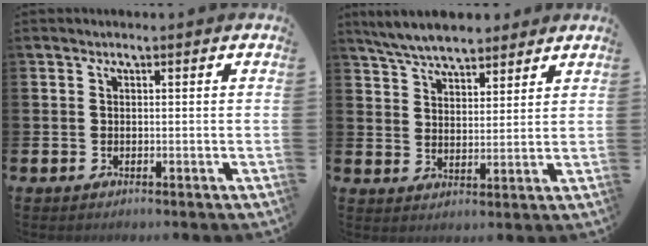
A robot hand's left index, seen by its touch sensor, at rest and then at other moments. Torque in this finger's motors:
{"motor_torque": [1.09, -1.05, 0.29, 0.21]}